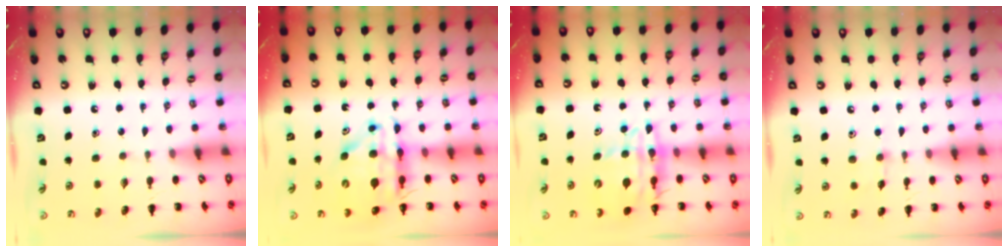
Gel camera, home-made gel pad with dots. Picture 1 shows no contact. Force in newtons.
{"total": 12.3, "press": 11.7, "slide": 3.7}
{"total": 13.4, "press": 12.9, "slide": 3.5}
{"total": 3.2, "press": 3.1, "slide": 1.0}